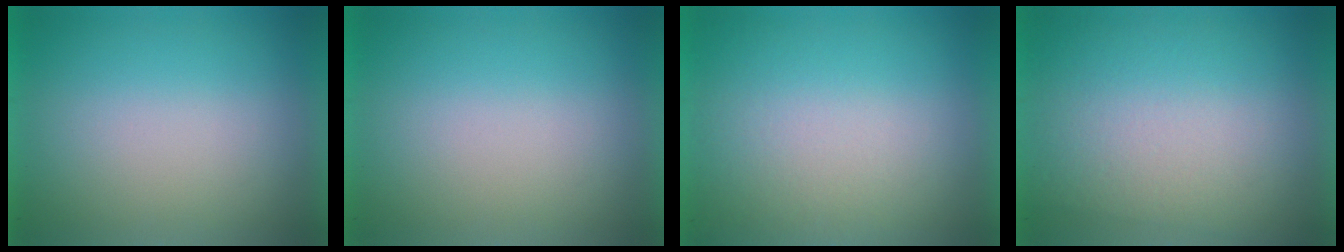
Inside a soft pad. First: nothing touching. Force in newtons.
{"total": 0.0}
{"total": 2.3}
{"total": 2.9}